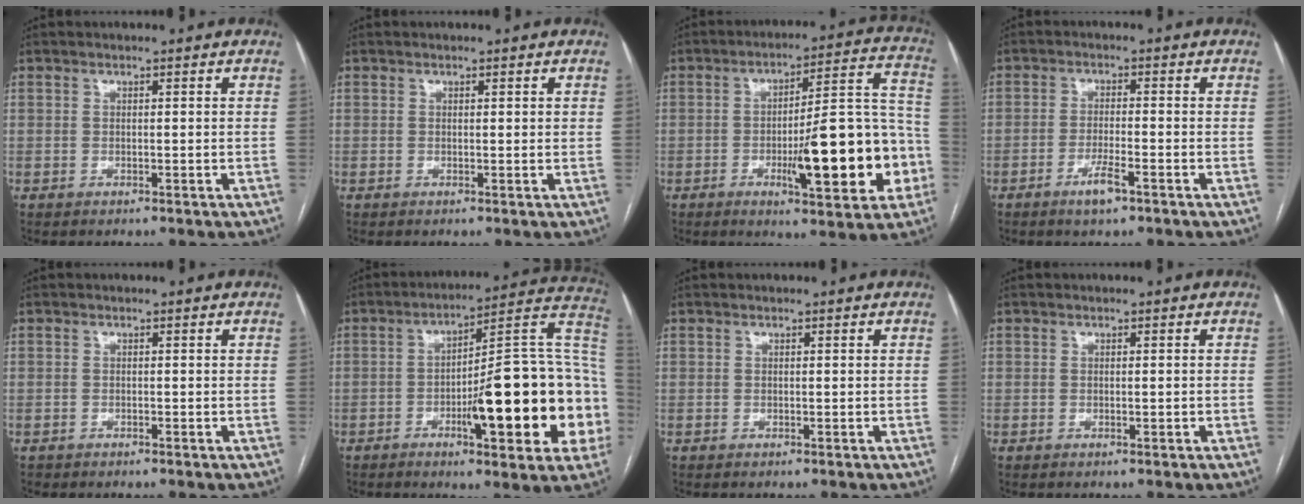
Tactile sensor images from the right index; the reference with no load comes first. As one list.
[{"total": 0.5, "force": [0.3, 0.1, 0.5], "torque": [-0.009, 0.000, 0.003]}, {"total": 18.5, "force": [-5.1, 4.0, 17.3], "torque": [-0.220, 0.025, -0.065]}, {"total": 4.0, "force": [-2.4, 0.5, 3.1], "torque": [-0.062, -0.003, -0.043]}, {"total": 0.6, "force": [-0.5, 0.4, -0.1], "torque": [-0.005, 0.003, -0.010]}, {"total": 23.6, "force": [-5.1, 4.5, 22.6], "torque": [-0.246, 0.029, -0.063]}, {"total": 0.0}, {"total": 0.5, "force": [-0.1, 0.2, 0.5], "torque": [-0.011, 0.001, 0.001]}]